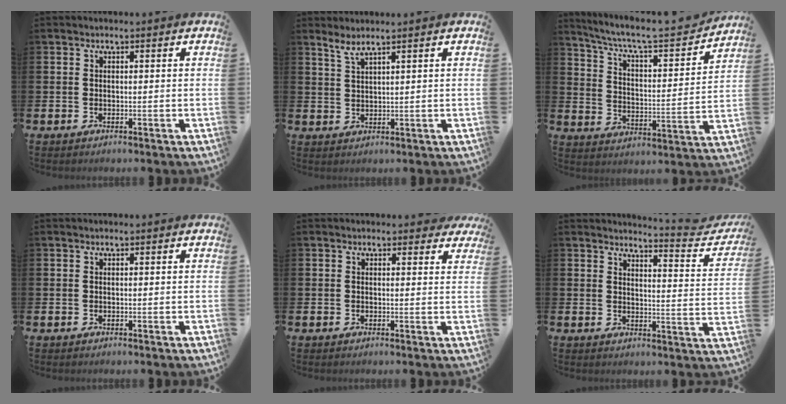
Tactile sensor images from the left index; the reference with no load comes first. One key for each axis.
{"total": 2.2, "fx": 2.0, "fy": -0.1, "fz": 1.0, "tx": -0.024, "ty": -0.004, "tz": 0.036}
{"total": 7.6, "fx": 6.7, "fy": 1.3, "fz": 3.1, "tx": -0.081, "ty": -0.054, "tz": 0.107}
{"total": 0.0}
{"total": 1.4, "fx": 1.1, "fy": 0.7, "fz": 0.1, "tx": 0.009, "ty": 0.001, "tz": 0.018}
{"total": 4.1, "fx": 3.9, "fy": 0.3, "fz": 1.1, "tx": -0.007, "ty": -0.048, "tz": 0.053}